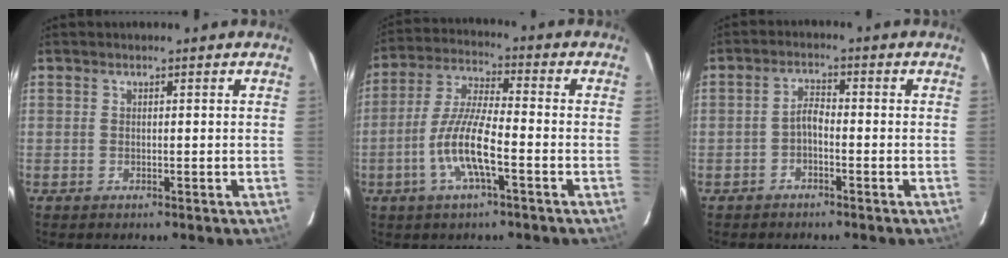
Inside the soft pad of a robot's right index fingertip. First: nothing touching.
{"total": 10.4, "force": [-4.0, 1.8, 9.4], "torque": [-0.197, -0.002, -0.077]}
{"total": 2.3, "force": [-1.4, 0.8, 1.6], "torque": [-0.035, 0.009, -0.027]}